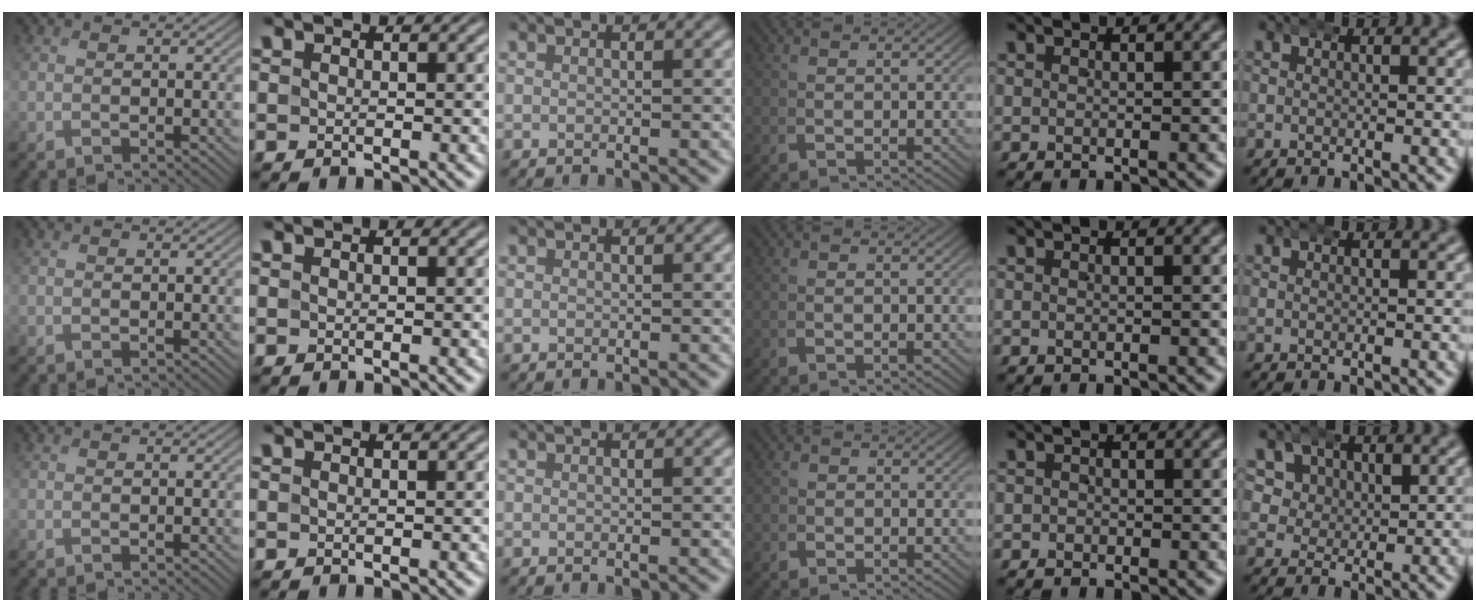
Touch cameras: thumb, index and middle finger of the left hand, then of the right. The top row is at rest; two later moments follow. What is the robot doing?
{"motion": "wrap", "object": "aluminum foil"}